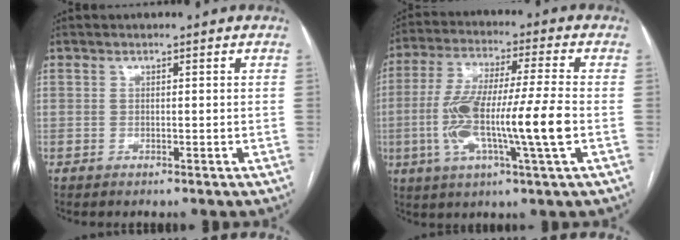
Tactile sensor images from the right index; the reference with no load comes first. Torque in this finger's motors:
{"motor_torque": [2.13, -0.01, 1.03, 0.21]}